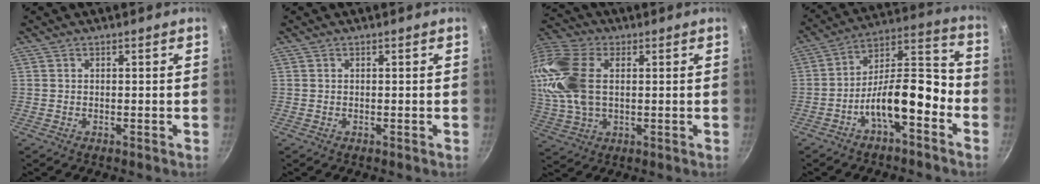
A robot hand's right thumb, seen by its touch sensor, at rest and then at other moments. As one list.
[{"total": 0.0}, {"total": 22.0, "force": [4.2, 13.8, 16.5], "torque": [-0.421, 0.024, 0.080]}, {"total": 14.8, "force": [-5.5, 5.9, 12.4], "torque": [-0.196, 0.071, -0.093]}]